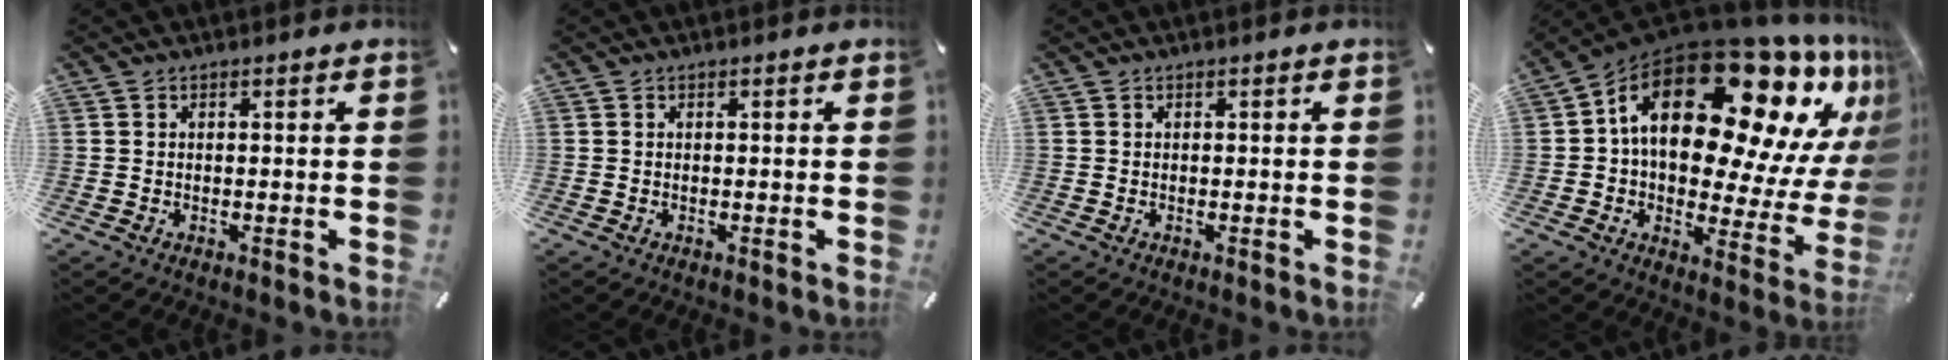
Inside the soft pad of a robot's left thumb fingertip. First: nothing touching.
{"total": 0.0}
{"total": 0.0}
{"total": 27.5, "force": [12.5, 14.6, 19.6], "torque": [-0.293, -0.098, 0.213]}